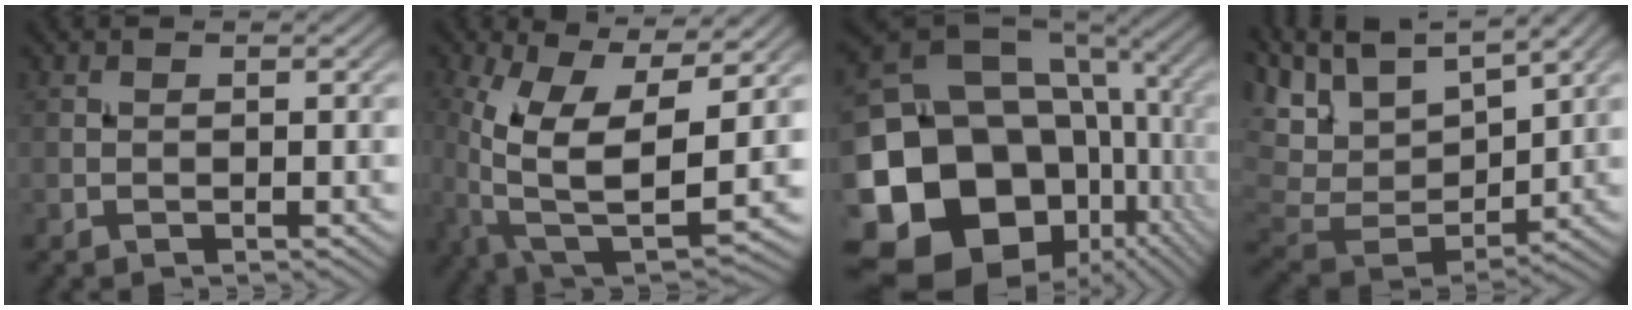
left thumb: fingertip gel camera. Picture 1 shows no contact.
{"total": 15.5, "force": [1.0, 7.4, 13.6], "torque": [-0.274, -0.027, 0.041]}
{"total": 24.1, "force": [-6.2, 19.9, 12.2], "torque": [-0.261, -0.016, -0.100]}
{"total": 12.3, "force": [7.1, 5.3, 8.5], "torque": [-0.213, 0.015, 0.134]}